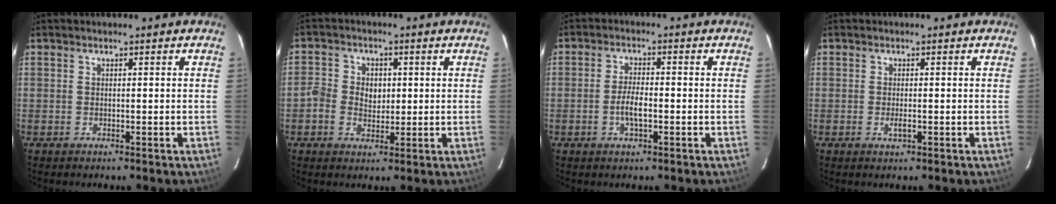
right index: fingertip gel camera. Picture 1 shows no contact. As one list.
[{"total": 4.7, "force": [-0.4, 4.1, 2.2], "torque": [-0.051, 0.013, -0.013]}, {"total": 3.9, "force": [-1.3, 1.2, 3.5], "torque": [-0.070, -0.001, -0.023]}, {"total": 1.4, "force": [-0.5, 0.4, 1.3], "torque": [-0.023, -0.004, -0.008]}]